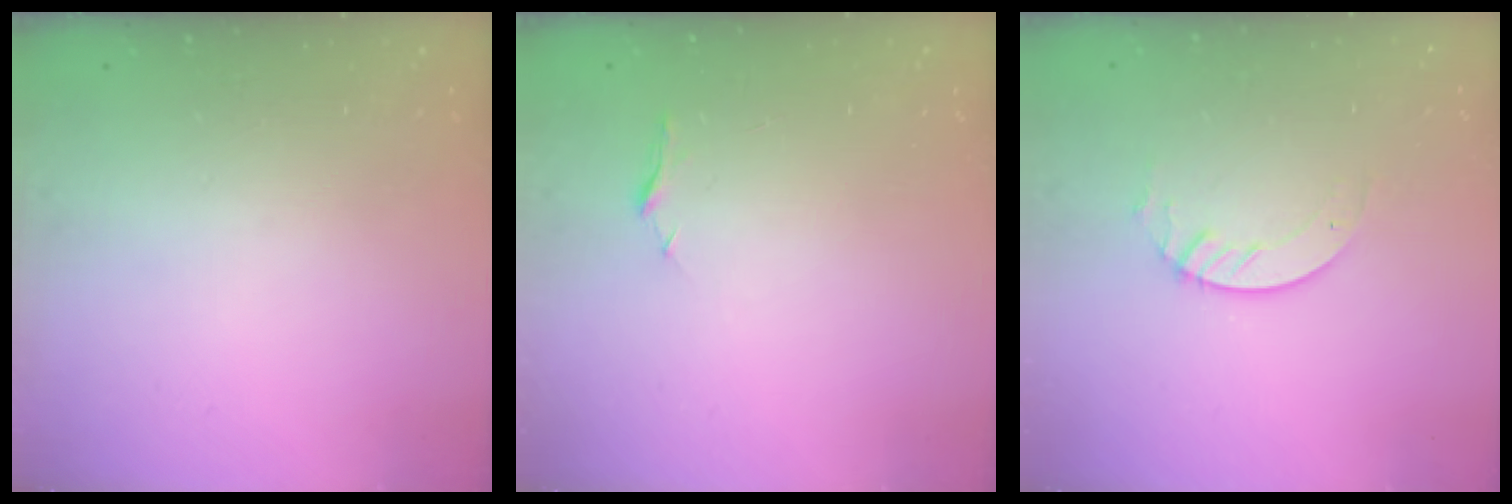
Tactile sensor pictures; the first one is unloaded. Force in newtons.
{"total": 5.0, "press": 5.0, "slide": 0.6}
{"total": 3.6, "press": 3.6, "slide": 0.3}